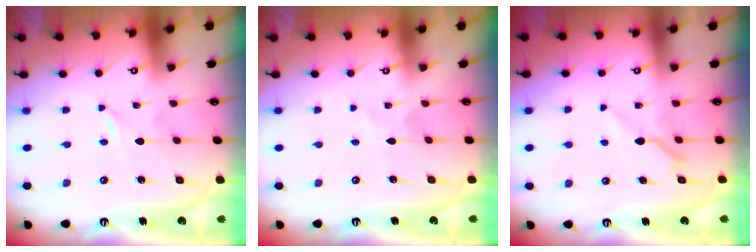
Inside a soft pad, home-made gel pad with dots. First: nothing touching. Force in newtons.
{"total": 2.4, "press": 2.4, "slide": 0.3}
{"total": 6.1, "press": 6.0, "slide": 0.8}